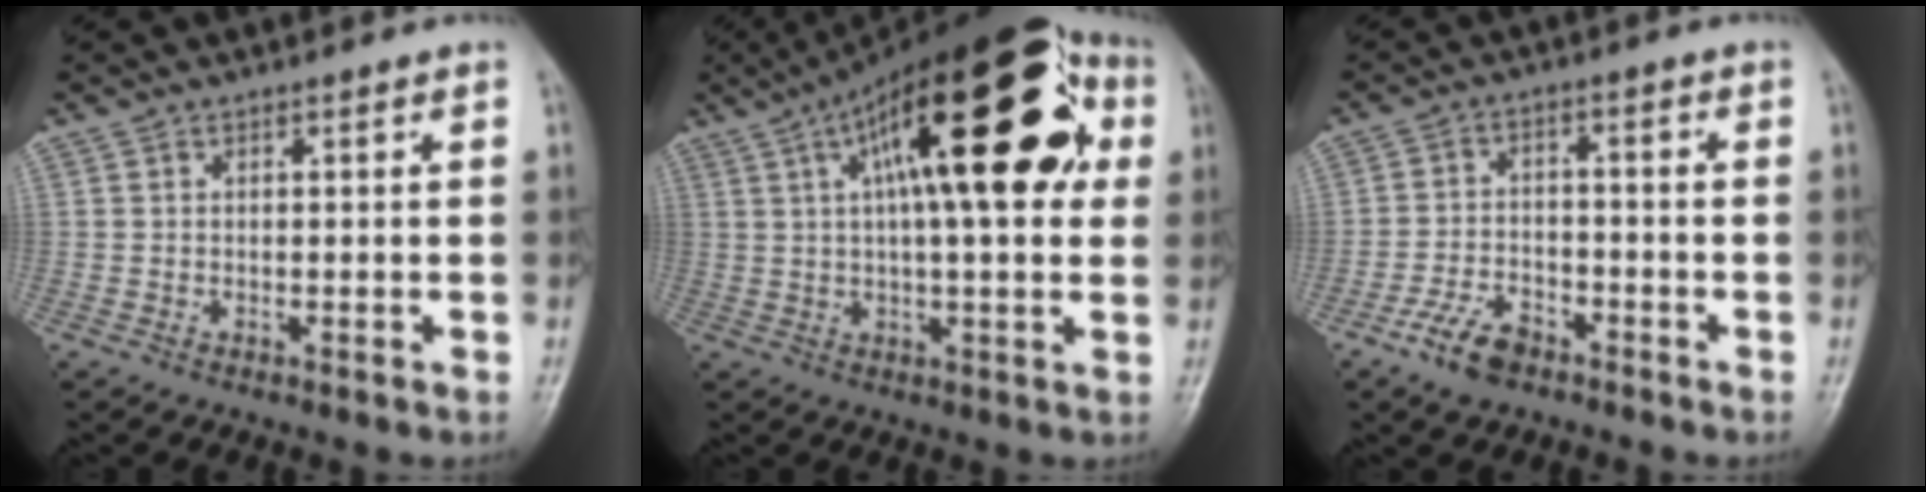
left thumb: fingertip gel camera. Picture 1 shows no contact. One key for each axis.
{"total": 25.2, "fx": 7.7, "fy": 9.1, "fz": 22.2, "tx": -0.325, "ty": 0.034, "tz": 0.108}
{"total": 6.6, "fx": -4.3, "fy": 3.5, "fz": 3.6, "tx": -0.065, "ty": 0.024, "tz": -0.081}